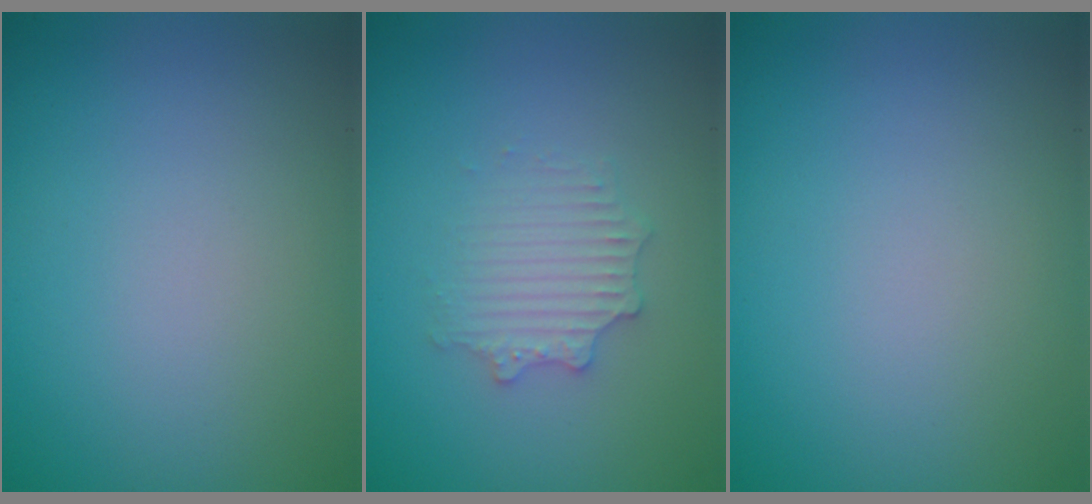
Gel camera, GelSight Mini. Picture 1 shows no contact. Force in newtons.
{"total": 2.6, "press": 2.6, "slide": 0.4}
{"total": 0.0}